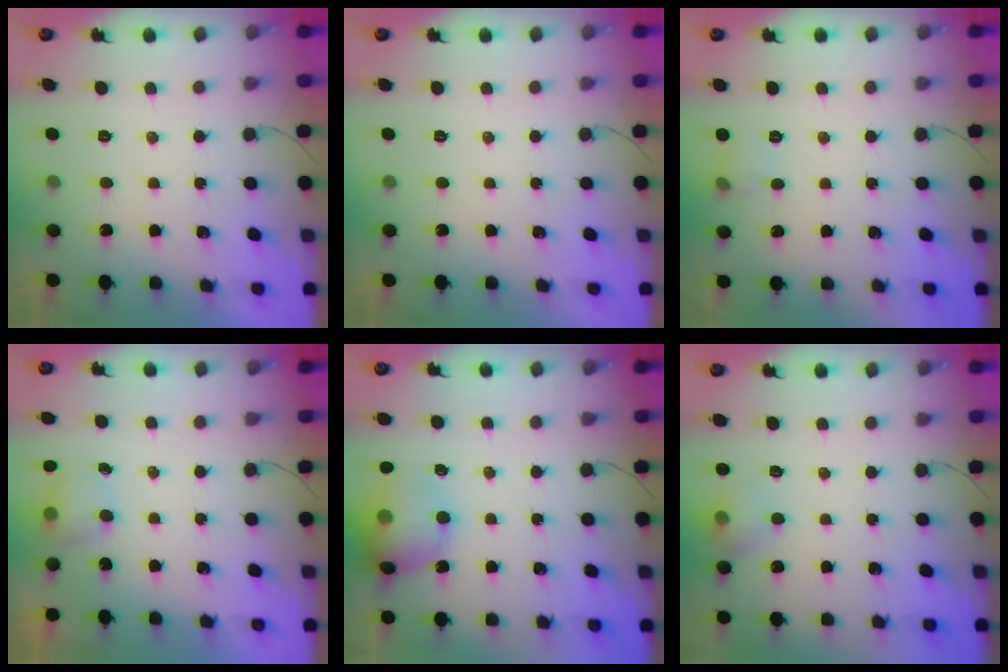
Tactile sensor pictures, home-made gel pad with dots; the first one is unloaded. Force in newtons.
{"total": 0.0}
{"total": 5.3, "press": 5.1, "slide": 1.4}
{"total": 4.5, "press": 4.5, "slide": 0.6}
{"total": 14.4, "press": 14.1, "slide": 2.6}
{"total": 7.3, "press": 7.2, "slide": 1.1}